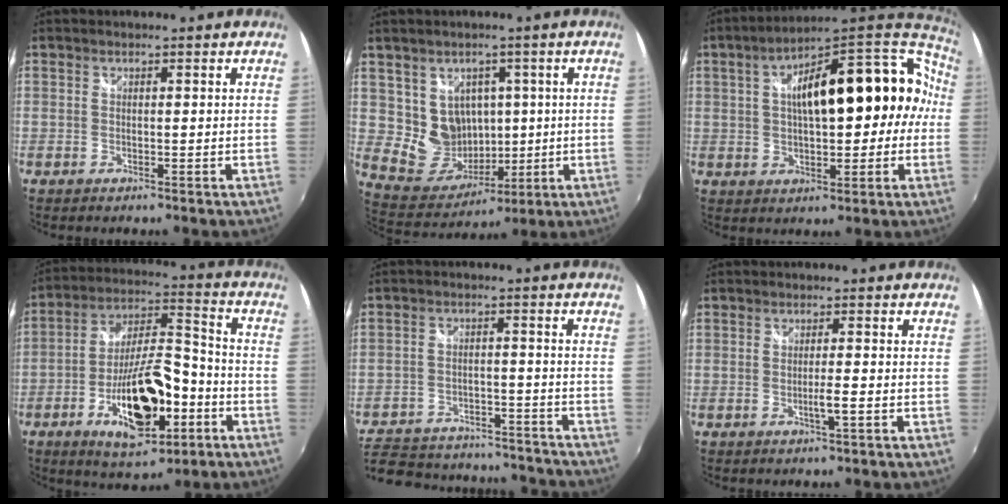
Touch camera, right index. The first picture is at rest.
{"total": 9.8, "force": [1.7, 9.2, 2.9], "torque": [-0.066, 0.001, 0.052]}
{"total": 22.2, "force": [1.8, 10.5, 19.5], "torque": [-0.305, 0.054, 0.033]}
{"total": 18.6, "force": [-7.6, 7.4, 15.4], "torque": [-0.276, 0.008, -0.116]}
{"total": 25.9, "force": [-21.2, 10.9, 10.0], "torque": [-0.231, 0.015, -0.273]}
{"total": 2.5, "force": [-0.9, -0.4, 2.3], "torque": [-0.038, -0.005, -0.017]}